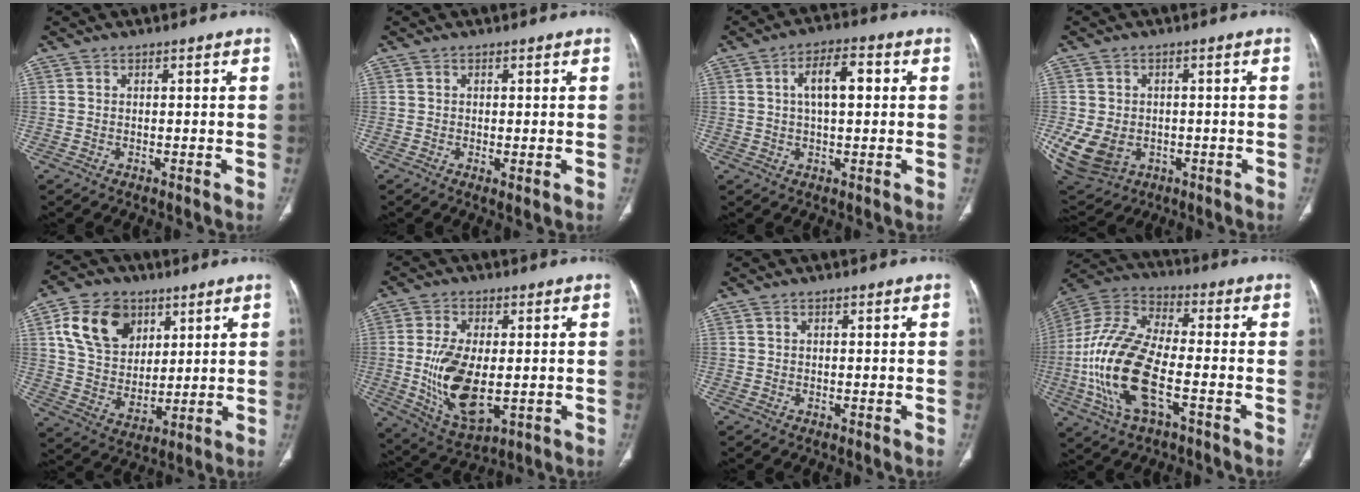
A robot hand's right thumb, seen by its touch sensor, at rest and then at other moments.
{"total": 3.9, "force": [-0.9, 0.9, 3.6], "torque": [-0.065, -0.015, -0.016]}
{"total": 7.5, "force": [1.5, 3.4, 6.6], "torque": [-0.104, 0.015, 0.020]}
{"total": 12.1, "force": [-2.7, 9.4, 7.1], "torque": [-0.158, -0.003, -0.026]}
{"total": 15.4, "force": [6.3, 11.4, 8.2], "torque": [-0.120, -0.023, 0.123]}
{"total": 13.8, "force": [-1.2, 7.0, 11.9], "torque": [-0.225, -0.019, -0.008]}
{"total": 0.0}
{"total": 19.8, "force": [-5.2, 8.5, 17.1], "torque": [-0.373, 0.021, -0.095]}